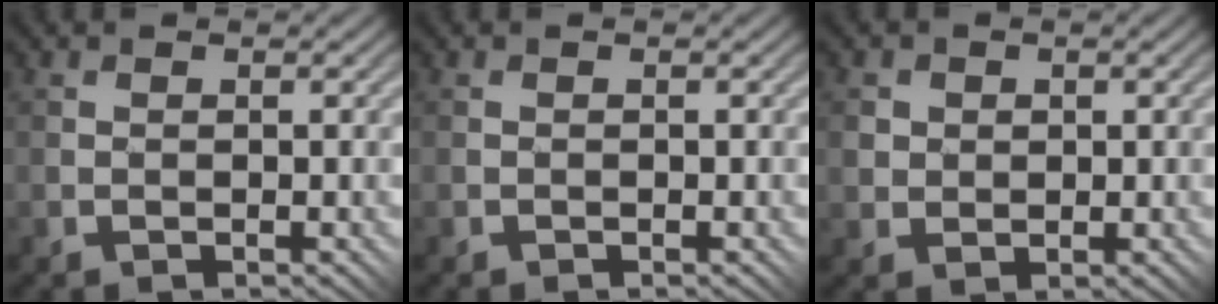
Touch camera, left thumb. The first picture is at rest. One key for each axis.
{"total": 0.0}
{"total": 2.6, "fx": 0.9, "fy": 2.4, "fz": 0.6, "tx": -0.024, "ty": 0.004, "tz": 0.010}